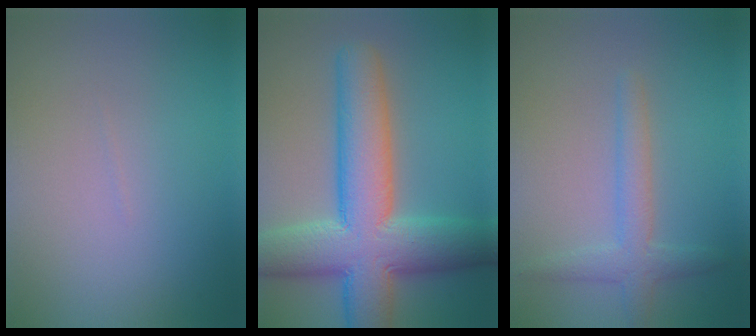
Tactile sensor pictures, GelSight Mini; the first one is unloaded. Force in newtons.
{"total": 11.7, "press": 11.7, "slide": 0.6}
{"total": 2.8, "press": 2.8, "slide": 0.2}